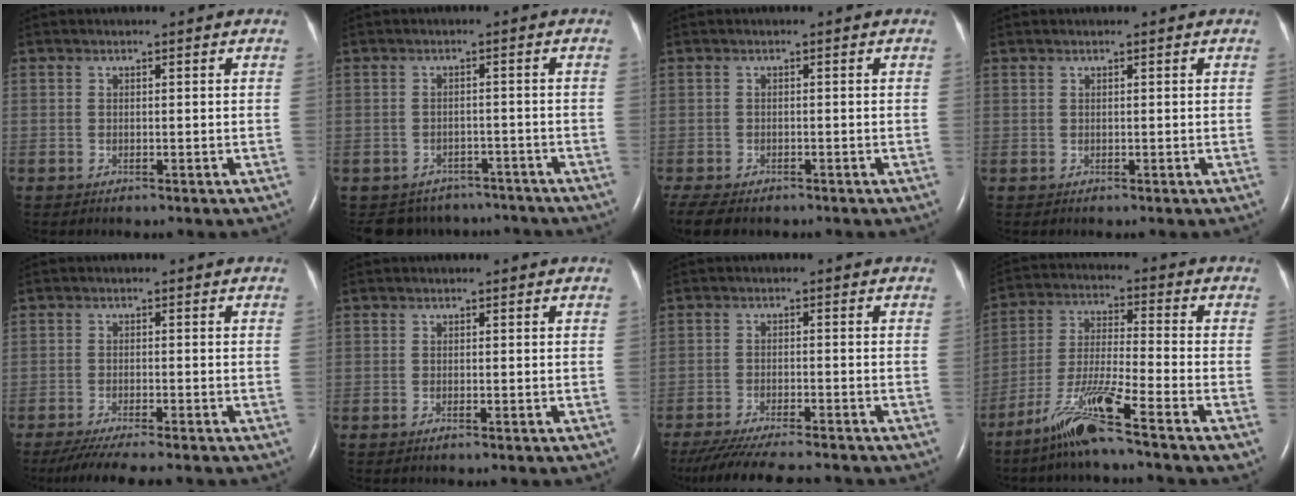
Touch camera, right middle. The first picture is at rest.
{"total": 8.0, "force": [-7.2, 3.3, -0.1], "torque": [0.002, 0.016, -0.086]}
{"total": 7.9, "force": [-6.1, 3.3, 3.9], "torque": [-0.082, -0.011, -0.090]}
{"total": 0.0}
{"total": 8.7, "force": [-7.4, 0.3, 4.6], "torque": [-0.061, -0.022, -0.115]}
{"total": 0.6, "force": [-0.4, 0.0, 0.4], "torque": [-0.013, -0.001, -0.008]}
{"total": 13.7, "force": [-12.1, 1.4, 6.3], "torque": [-0.105, -0.031, -0.179]}
{"total": 11.0, "force": [-7.6, -0.9, 8.0], "torque": [-0.161, -0.031, -0.146]}